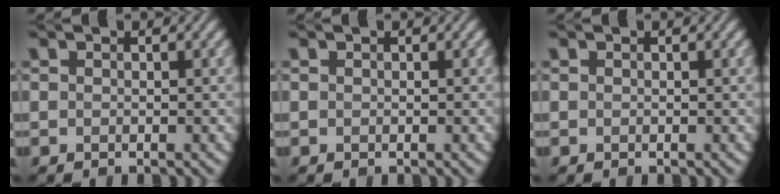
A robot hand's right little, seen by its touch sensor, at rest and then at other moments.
{"total": 0.0}
{"total": 0.0}